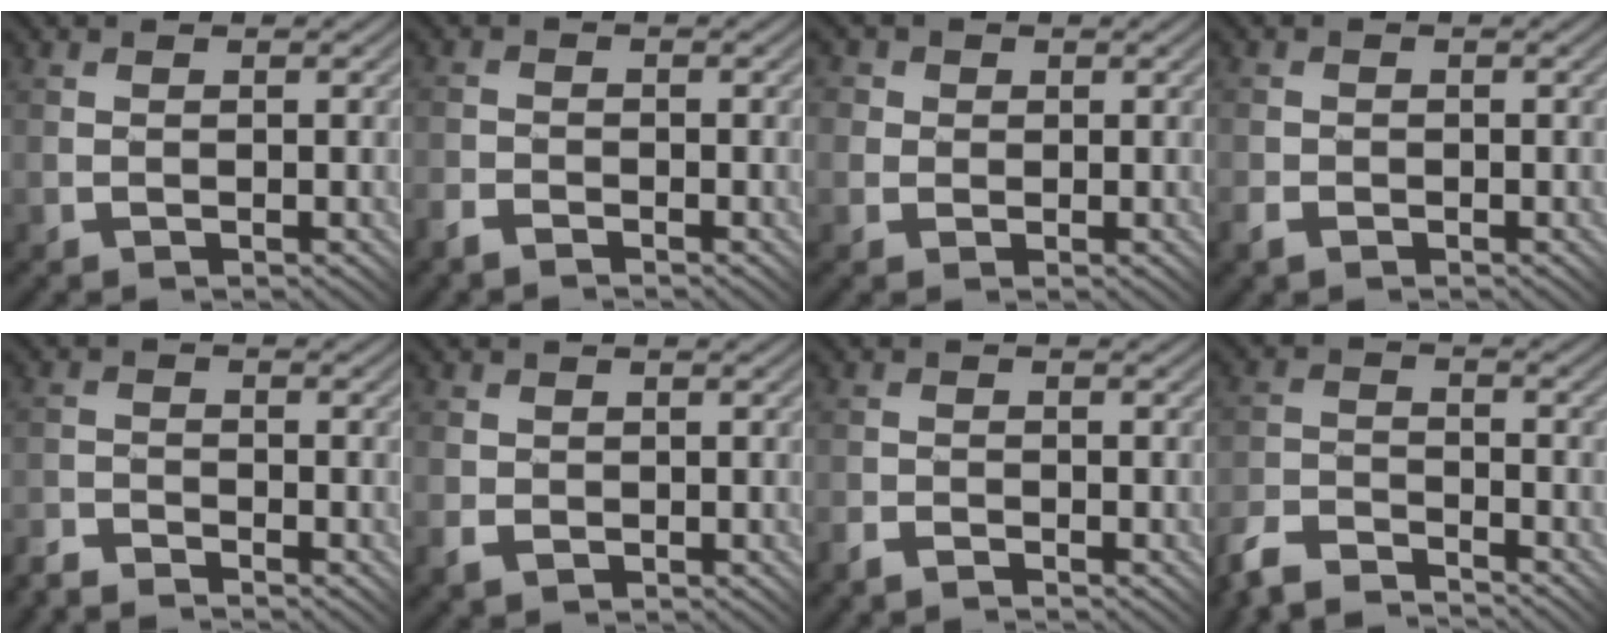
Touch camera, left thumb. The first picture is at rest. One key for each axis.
{"total": 2.3, "fx": -2.0, "fy": 0.9, "fz": 0.7, "tx": -0.020, "ty": 0.001, "tz": -0.049}
{"total": 4.5, "fx": 1.6, "fy": 4.0, "fz": 1.1, "tx": -0.032, "ty": 0.018, "tz": 0.012}
{"total": 2.0, "fx": -1.1, "fy": 1.6, "fz": 0.7, "tx": -0.020, "ty": -0.005, "tz": -0.029}
{"total": 3.4, "fx": -3.3, "fy": 0.4, "fz": 0.4, "tx": -0.007, "ty": 0.000, "tz": -0.073}
{"total": 1.8, "fx": -0.2, "fy": 1.6, "fz": 0.7, "tx": -0.020, "ty": -0.003, "tz": -0.005}
{"total": 2.0, "fx": -1.8, "fy": 0.6, "fz": 0.5, "tx": -0.015, "ty": 0.001, "tz": -0.044}
{"total": 5.9, "fx": -5.5, "fy": 1.4, "fz": 1.8, "tx": -0.041, "ty": -0.003, "tz": -0.123}